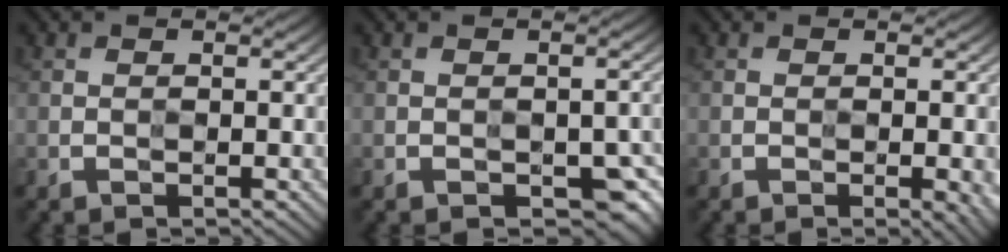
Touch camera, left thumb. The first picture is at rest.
{"total": 6.3, "force": [-2.7, 3.7, 4.3], "torque": [-0.053, -0.022, -0.028]}
{"total": 4.3, "force": [-1.7, 1.6, 3.6], "torque": [-0.033, -0.012, -0.011]}